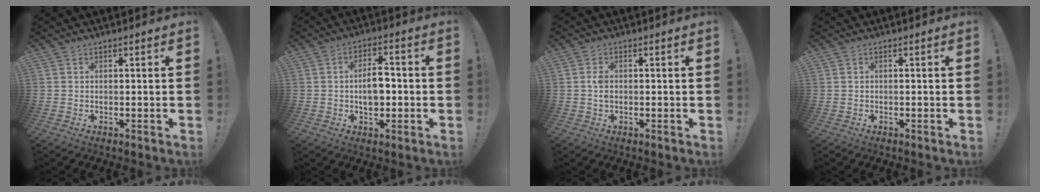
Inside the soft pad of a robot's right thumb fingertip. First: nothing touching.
{"total": 7.5, "force": [-0.5, 4.7, 5.8], "torque": [-0.094, 0.005, -0.014]}
{"total": 2.4, "force": [-0.1, 1.4, 1.9], "torque": [-0.051, 0.006, -0.004]}
{"total": 0.0}